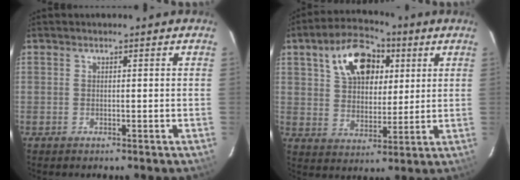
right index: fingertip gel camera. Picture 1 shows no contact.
{"total": 14.0, "force": [5.8, 9.0, 9.0], "torque": [-0.167, 0.035, 0.103]}